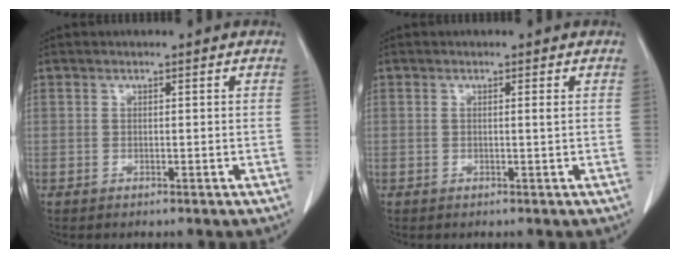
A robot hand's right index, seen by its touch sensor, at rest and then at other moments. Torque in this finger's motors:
{"motor_torque": [-0.03, 0.04, 0.05, -0.01]}